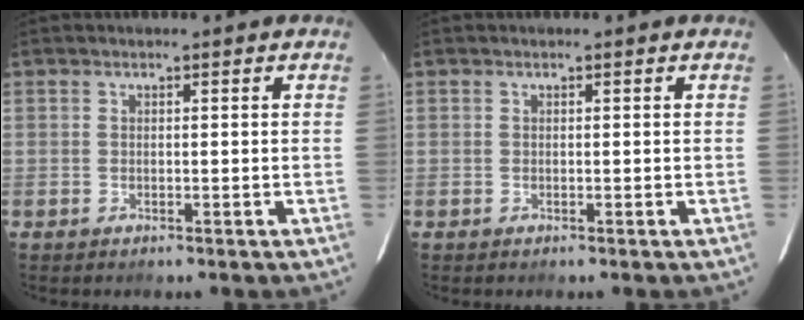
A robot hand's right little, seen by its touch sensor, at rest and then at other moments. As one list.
[{"total": 0.0}]